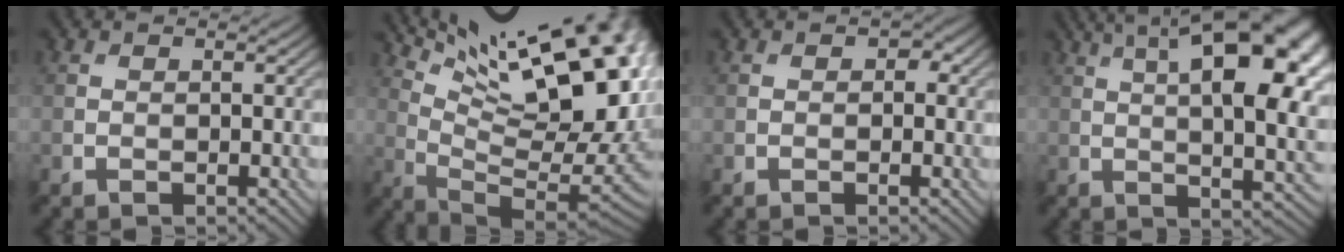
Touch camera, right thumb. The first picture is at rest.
{"total": 20.3, "force": [9.9, 6.8, 16.4], "torque": [-0.233, 0.028, 0.162]}
{"total": 1.0, "force": [0.0, 0.8, 0.6], "torque": [-0.005, -0.004, -0.004]}
{"total": 19.0, "force": [6.7, 7.3, 16.2], "torque": [-0.229, 0.049, 0.101]}